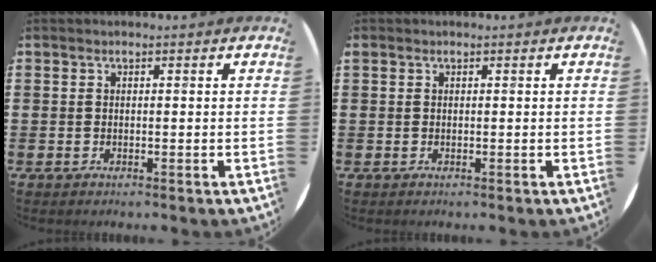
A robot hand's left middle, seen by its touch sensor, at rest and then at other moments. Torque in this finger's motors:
{"motor_torque": [0.35, -0.28, 0.11, 0.03]}